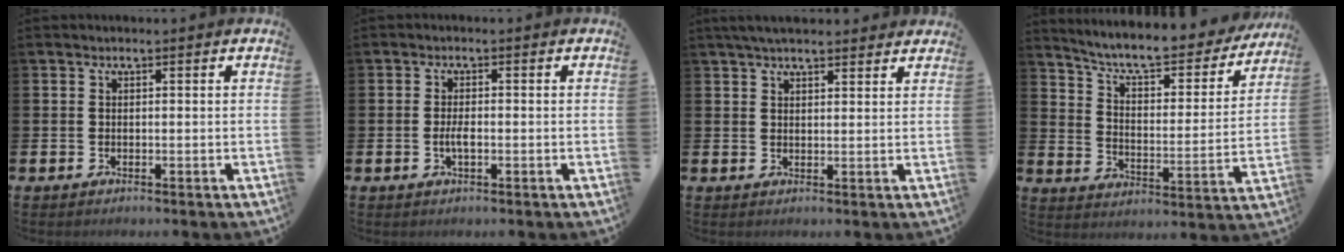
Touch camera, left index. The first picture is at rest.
{"total": 2.0, "force": [-0.4, 0.7, 1.9], "torque": [-0.035, 0.001, -0.009]}
{"total": 3.8, "force": [3.4, 0.9, 1.3], "torque": [-0.028, -0.008, 0.063]}
{"total": 8.2, "force": [7.4, 1.8, 2.9], "torque": [-0.086, -0.054, 0.123]}